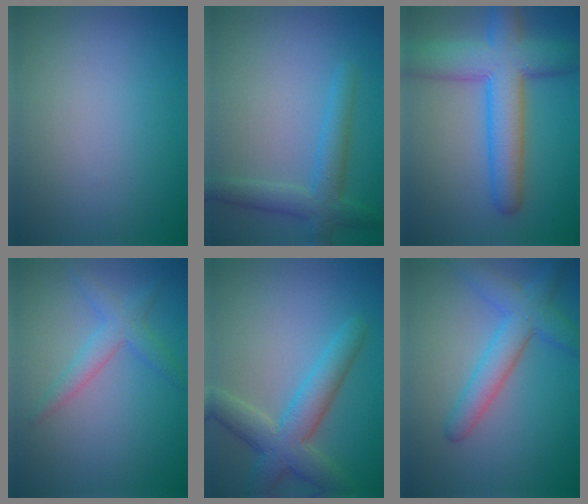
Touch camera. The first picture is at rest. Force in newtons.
{"total": 3.5, "press": 3.5, "slide": 0.2}
{"total": 8.5, "press": 8.4, "slide": 0.4}
{"total": 2.6, "press": 2.6, "slide": 0.1}
{"total": 5.8, "press": 5.8, "slide": 0.3}
{"total": 4.5, "press": 4.5, "slide": 0.2}